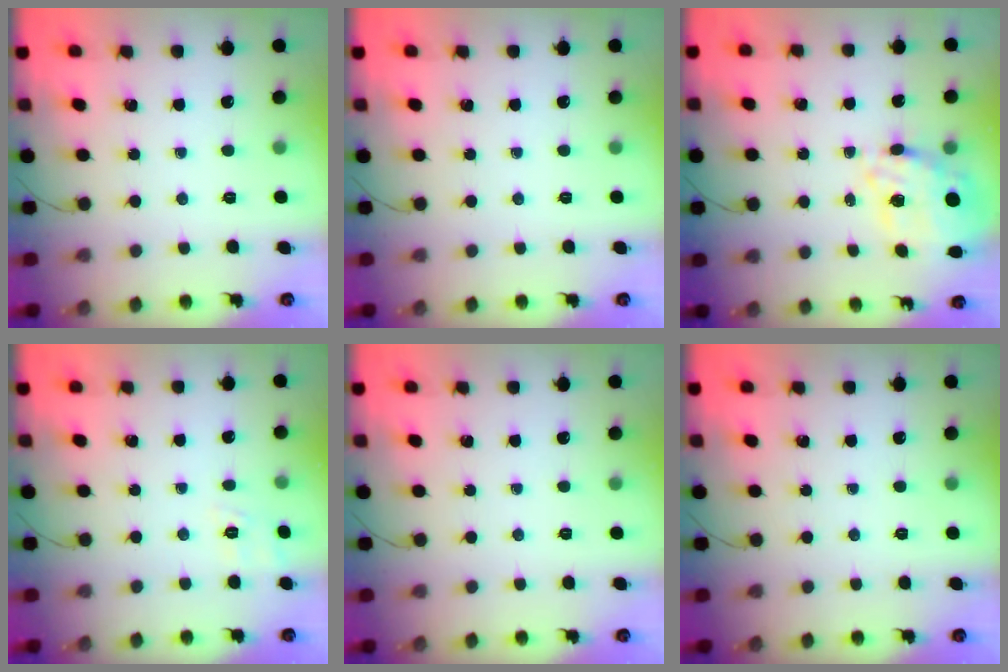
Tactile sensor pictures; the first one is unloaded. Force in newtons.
{"total": 0.0}
{"total": 11.0, "press": 10.2, "slide": 4.2}
{"total": 3.6, "press": 3.0, "slide": 2.0}
{"total": 0.0}
{"total": 0.0}